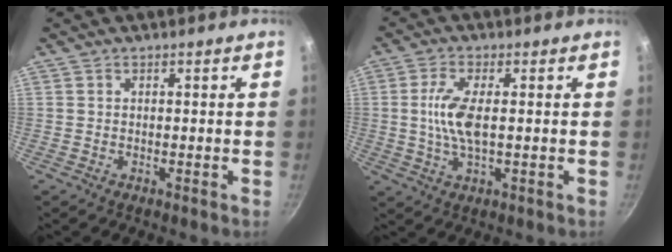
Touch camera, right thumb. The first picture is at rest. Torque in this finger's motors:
{"motor_torque": [1.28, 1.53, 0.88, -0.24, 0.15]}